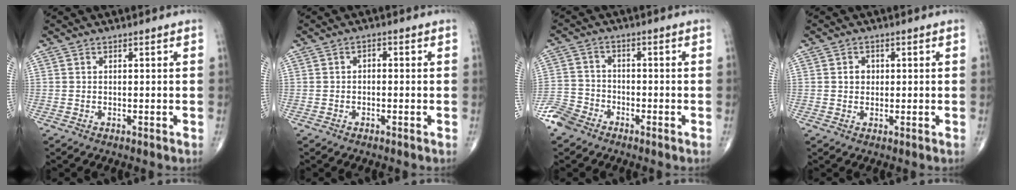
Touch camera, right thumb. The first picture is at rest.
{"total": 1.5, "force": [-0.1, 1.0, 1.1], "torque": [-0.010, 0.006, -0.007]}
{"total": 5.4, "force": [-4.1, 3.3, 1.3], "torque": [-0.020, 0.010, -0.093]}
{"total": 2.1, "force": [0.3, 1.9, 1.0], "torque": [-0.002, 0.003, 0.003]}